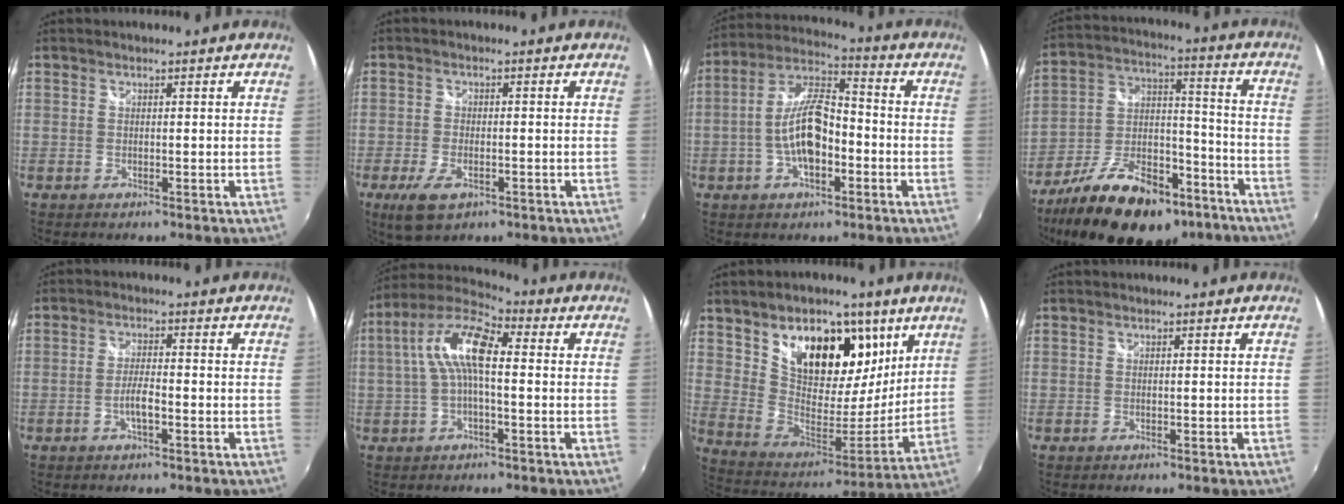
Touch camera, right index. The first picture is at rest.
{"total": 6.6, "force": [-3.5, 3.2, 4.6], "torque": [-0.110, -0.016, -0.062]}
{"total": 11.6, "force": [-3.1, 5.0, 10.0], "torque": [-0.206, 0.013, -0.057]}
{"total": 25.0, "force": [-16.4, 12.0, 14.7], "torque": [-0.267, 0.005, -0.249]}
{"total": 3.4, "force": [-1.5, 0.6, 3.0], "torque": [-0.062, 0.001, -0.028]}
{"total": 11.0, "force": [0.7, 3.8, 10.2], "torque": [-0.207, 0.027, 0.008]}
{"total": 22.1, "force": [11.7, 13.1, 13.4], "torque": [-0.238, 0.018, 0.211]}
{"total": 0.0}